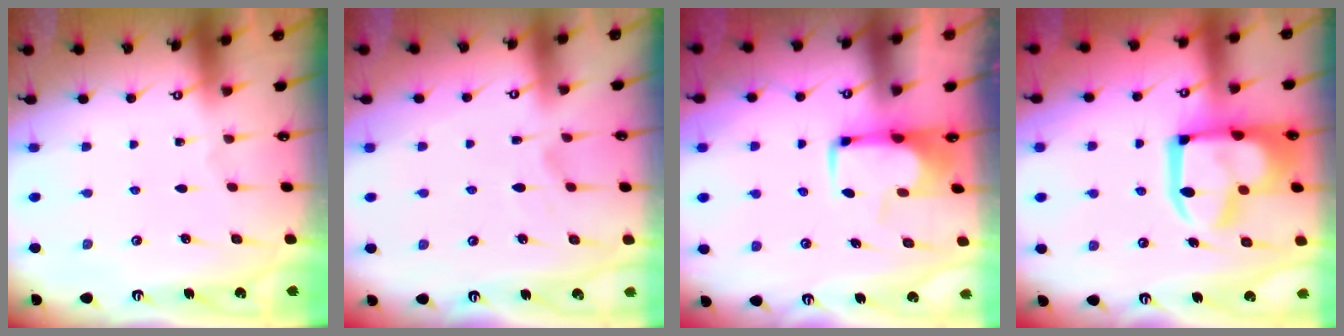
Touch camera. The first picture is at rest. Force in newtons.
{"total": 2.4, "press": 2.1, "slide": 1.2}
{"total": 1.2, "press": 1.0, "slide": 0.5}
{"total": 18.6, "press": 18.5, "slide": 1.9}